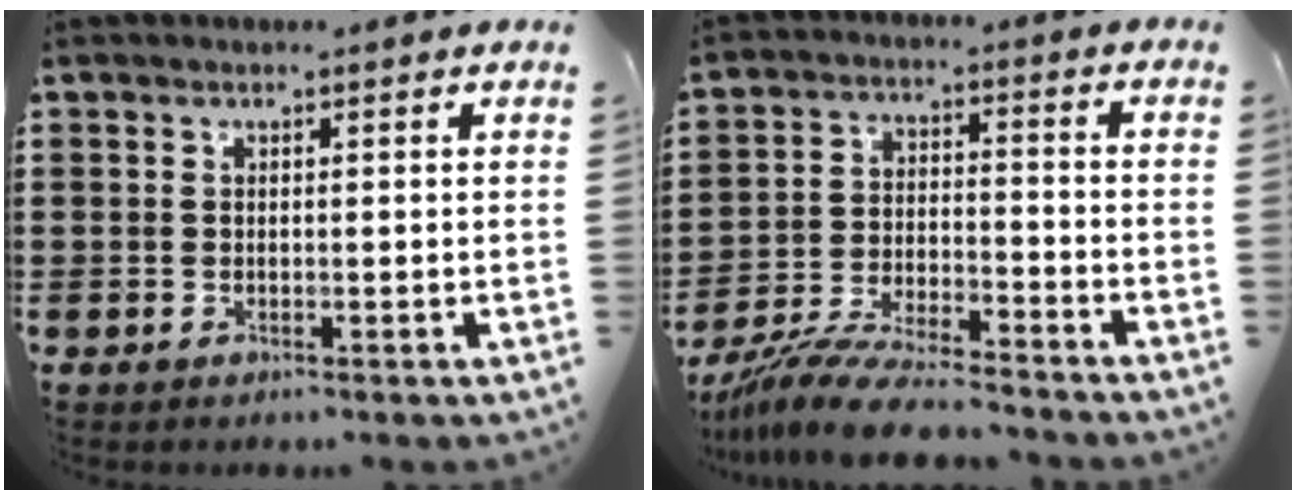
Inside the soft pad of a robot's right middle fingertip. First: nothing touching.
{"total": 8.7, "force": [-8.2, 0.4, 3.0], "torque": [-0.067, 0.006, -0.162]}